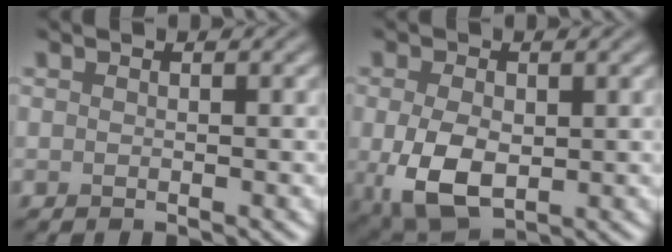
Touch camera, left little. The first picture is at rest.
{"total": 6.0, "force": [-0.8, 3.7, 4.7], "torque": [-0.110, -0.014, -0.008]}